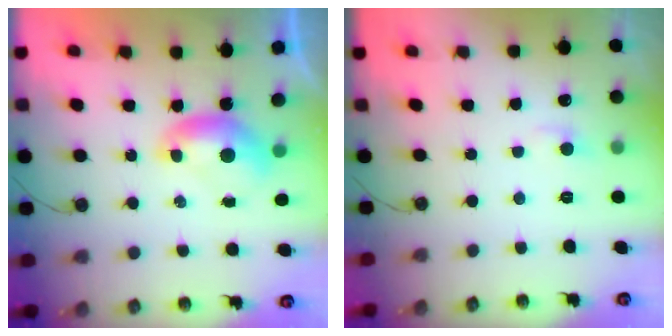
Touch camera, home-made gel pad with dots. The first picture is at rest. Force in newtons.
{"total": 0.7, "press": 0.2, "slide": 0.7}